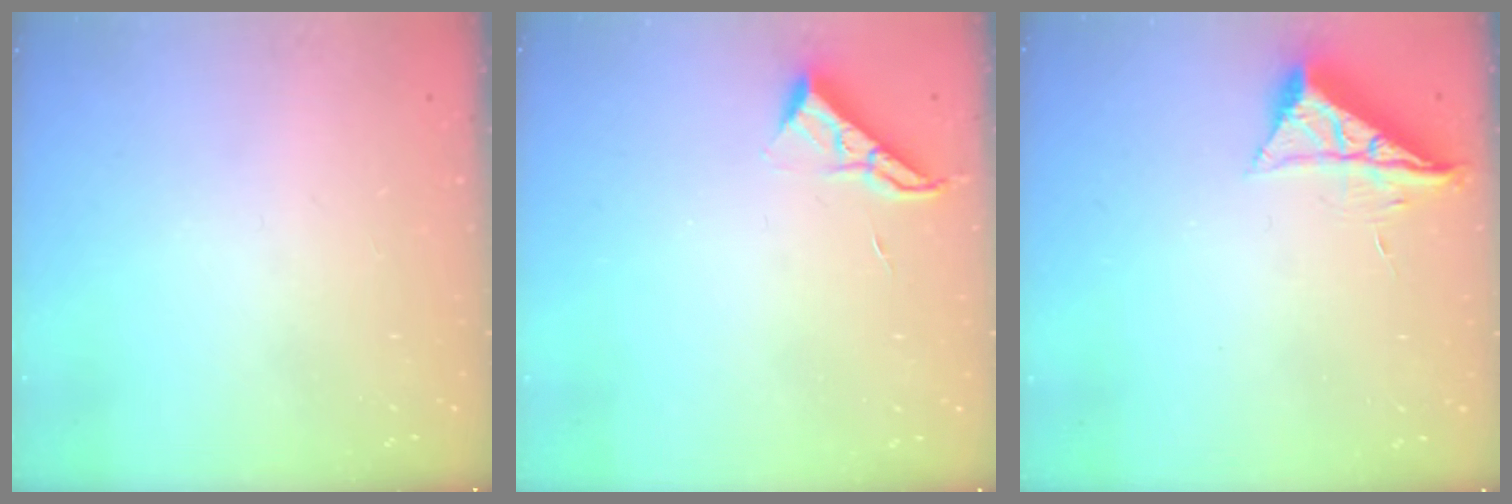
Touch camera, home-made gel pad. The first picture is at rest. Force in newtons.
{"total": 6.8, "press": 6.8, "slide": 0.5}
{"total": 7.4, "press": 7.4, "slide": 0.3}